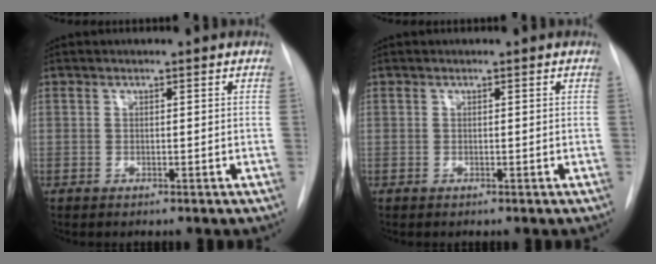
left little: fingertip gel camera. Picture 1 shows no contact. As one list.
[{"total": 0.0}]